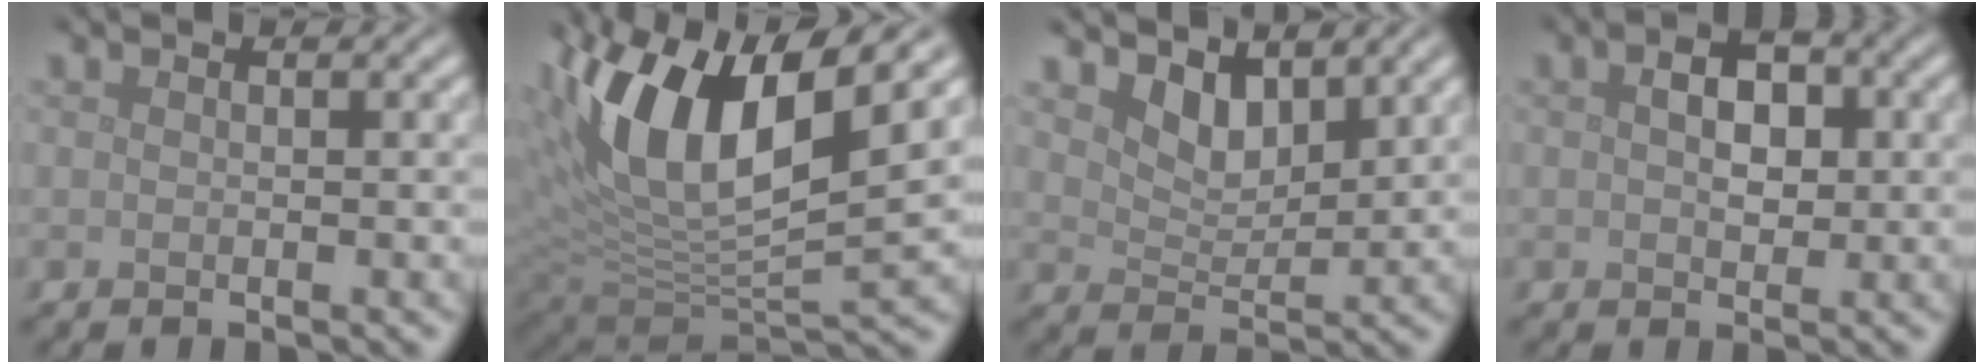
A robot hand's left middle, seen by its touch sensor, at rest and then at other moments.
{"total": 12.1, "force": [5.2, 4.8, 9.9], "torque": [-0.191, 0.005, 0.092]}
{"total": 3.1, "force": [2.6, 1.2, 1.1], "torque": [-0.030, -0.011, 0.042]}
{"total": 3.1, "force": [0.5, 1.9, 2.4], "torque": [-0.043, 0.003, 0.007]}